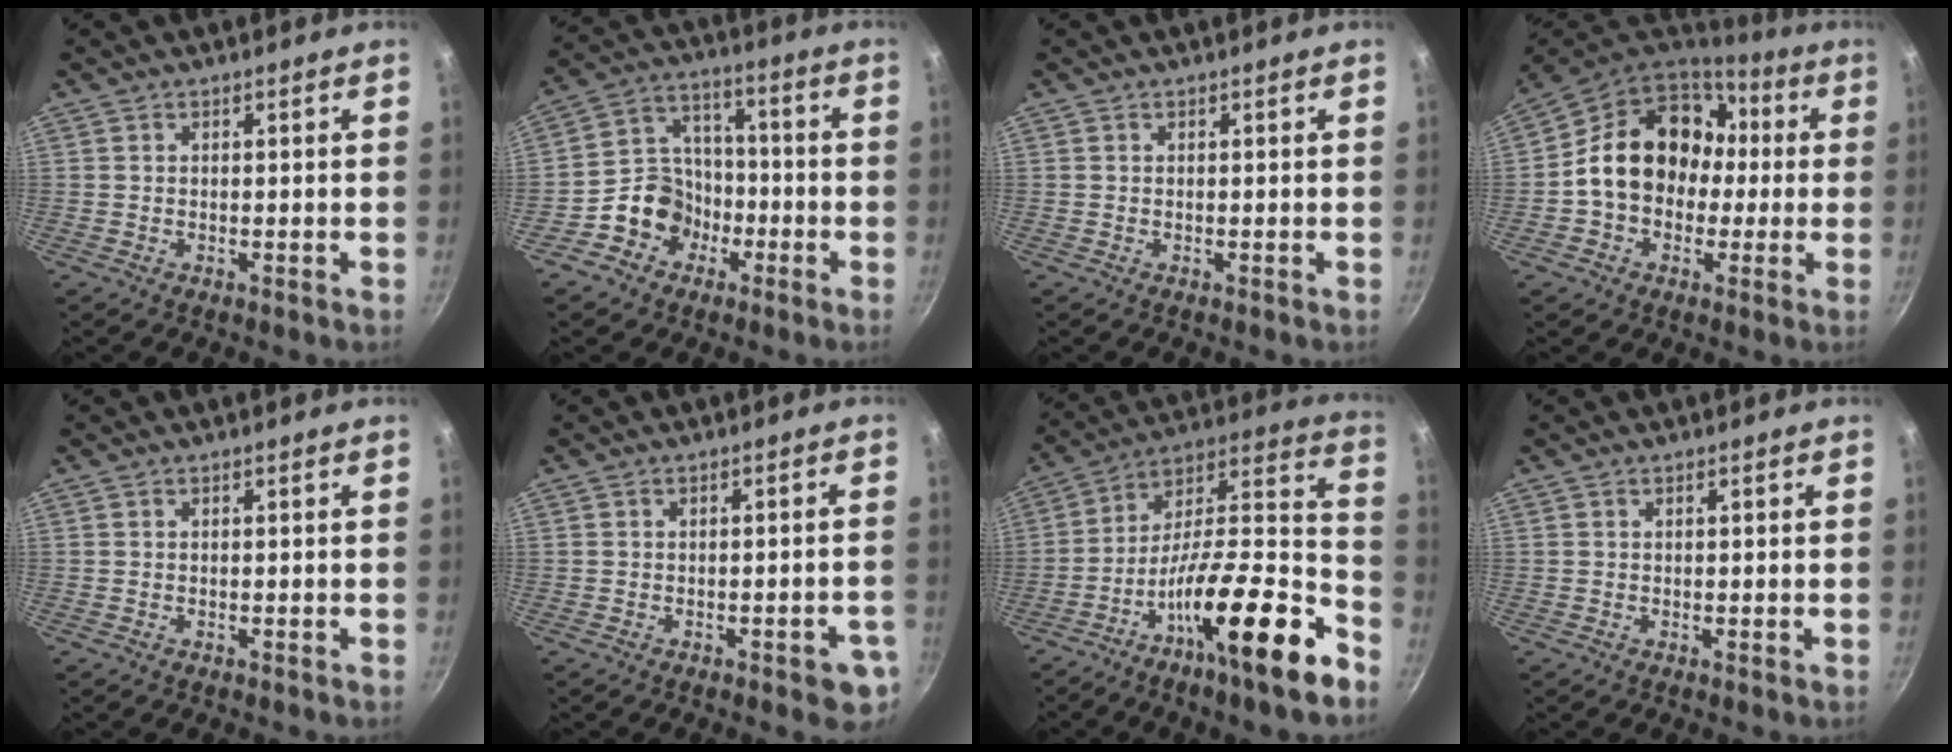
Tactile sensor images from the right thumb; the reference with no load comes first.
{"total": 10.5, "force": [-4.6, 8.7, 3.6], "torque": [-0.014, 0.055, -0.091]}
{"total": 0.0}
{"total": 18.6, "force": [1.0, 14.8, 11.1], "torque": [-0.151, 0.055, 0.009]}
{"total": 0.0}
{"total": 5.8, "force": [-2.4, 2.1, 4.9], "torque": [-0.044, 0.012, -0.023]}
{"total": 25.6, "force": [-13.1, 6.3, 21.1], "torque": [-0.282, 0.080, -0.229]}
{"total": 0.6, "force": [0.2, 0.1, 0.6], "torque": [-0.009, 0.001, 0.001]}